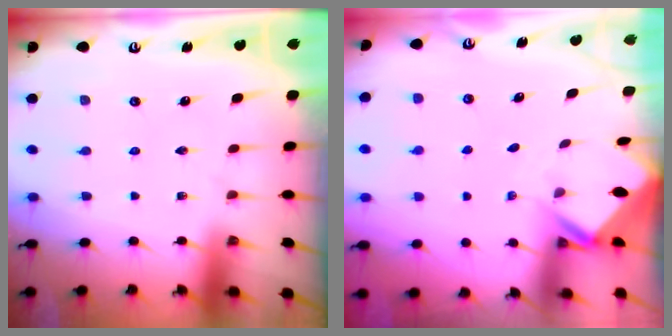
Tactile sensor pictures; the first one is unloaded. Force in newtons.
{"total": 2.3, "press": 2.3, "slide": 0.2}